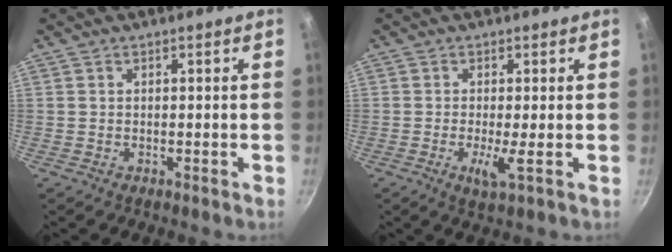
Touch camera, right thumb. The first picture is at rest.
{"total": 3.4, "force": [-0.6, 0.1, 3.3], "torque": [-0.069, -0.011, -0.010]}